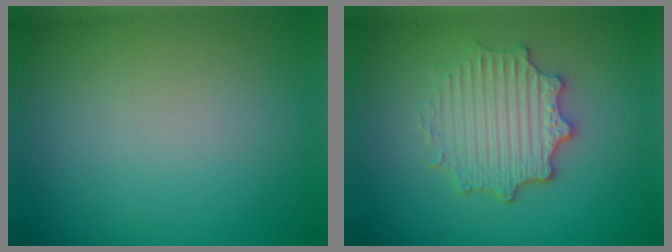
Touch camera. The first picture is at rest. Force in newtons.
{"total": 4.4, "press": 3.6, "slide": 2.4}